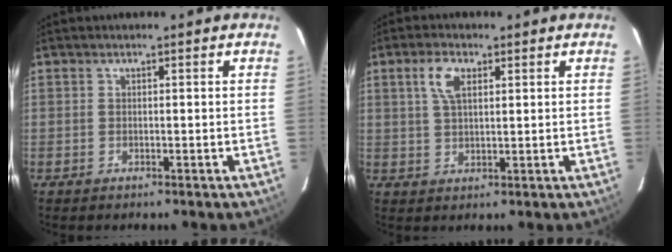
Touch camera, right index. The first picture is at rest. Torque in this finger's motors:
{"motor_torque": [0.37, 0.01, 0.32, 0.05]}